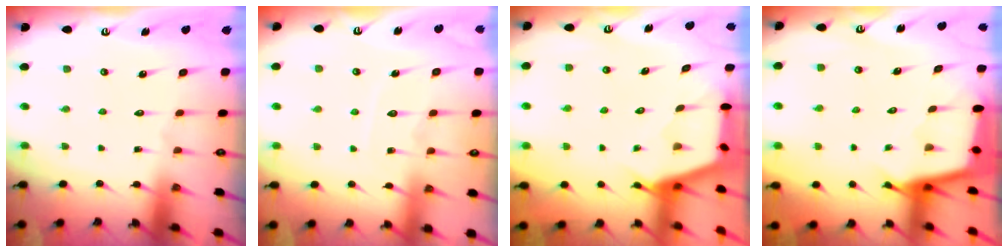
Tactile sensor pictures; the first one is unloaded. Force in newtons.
{"total": 5.6, "press": 5.6, "slide": 0.6}
{"total": 2.7, "press": 2.7, "slide": 0.3}
{"total": 2.5, "press": 2.5, "slide": 0.1}